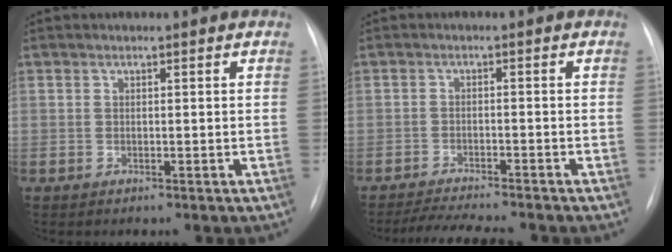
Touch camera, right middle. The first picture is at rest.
{"total": 7.5, "force": [-6.8, 0.3, 3.2], "torque": [-0.051, -0.016, -0.107]}